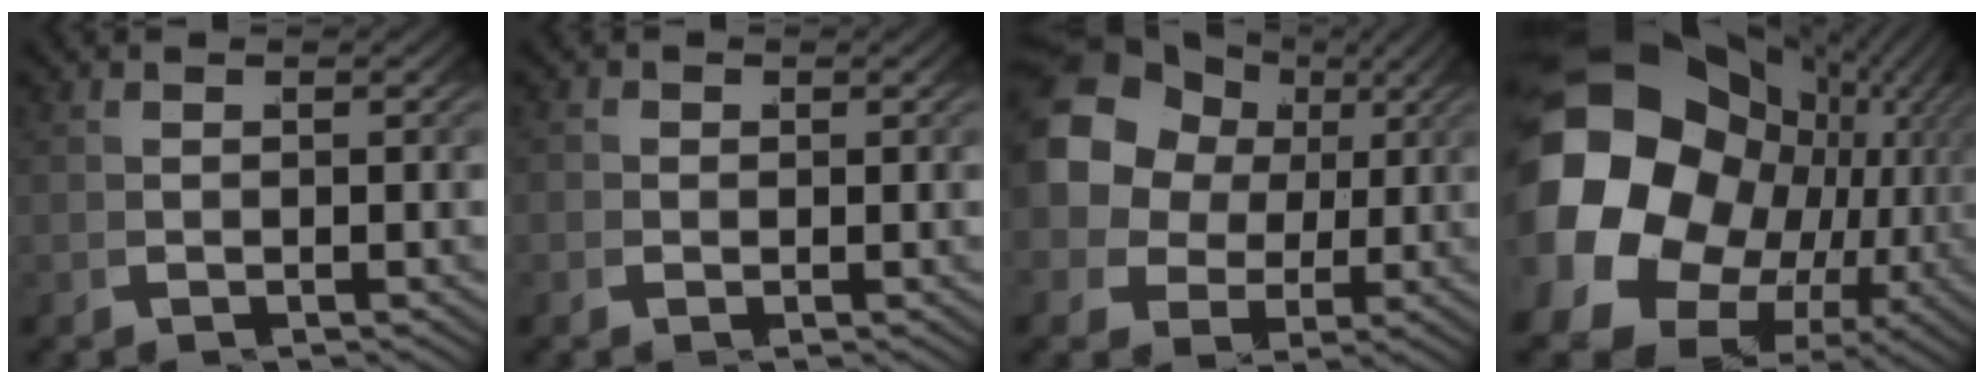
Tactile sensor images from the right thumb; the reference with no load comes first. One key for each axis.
{"total": 0.7, "fx": -0.1, "fy": 0.7, "fz": -0.1, "tx": 0.007, "ty": 0.001, "tz": -0.007}
{"total": 13.1, "fx": 2.7, "fy": 10.7, "fz": 7.1, "tx": -0.171, "ty": -0.019, "tz": 0.047}
{"total": 27.4, "fx": 0.3, "fy": 20.5, "fz": 18.1, "tx": -0.311, "ty": -0.036, "tz": 0.002}